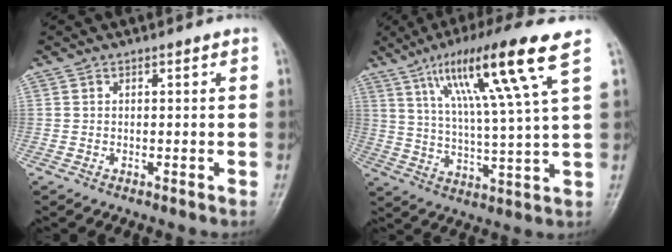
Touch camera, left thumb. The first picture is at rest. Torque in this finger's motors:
{"motor_torque": [1.00, 0.23, 1.82, -0.95, 0.45]}